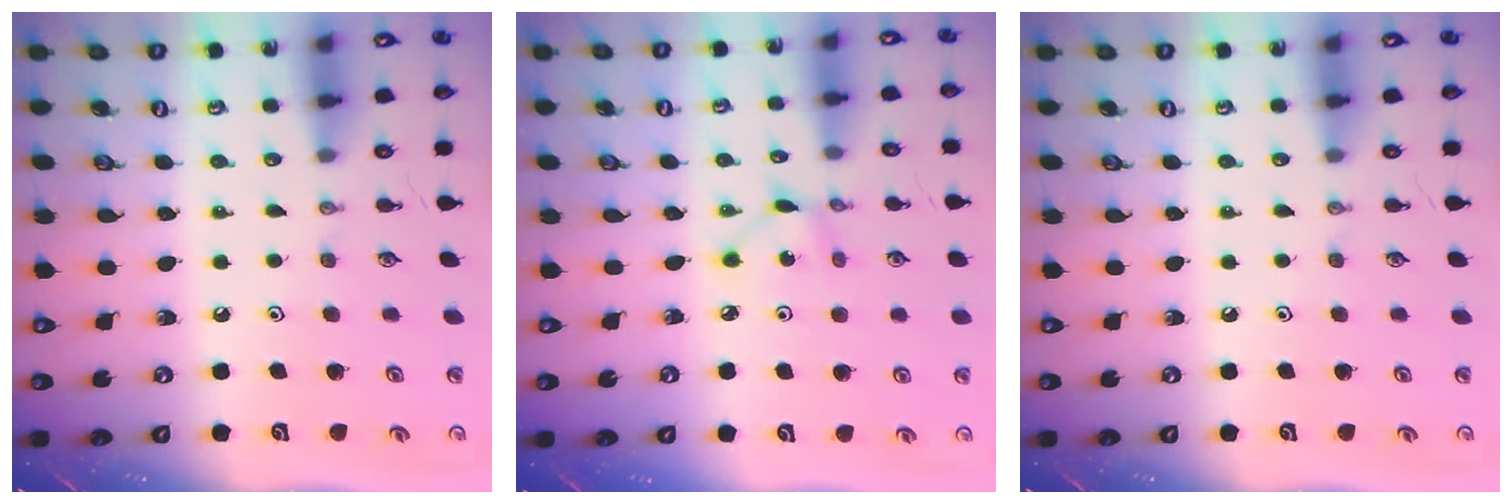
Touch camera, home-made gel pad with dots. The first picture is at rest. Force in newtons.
{"total": 1.7, "press": 1.7, "slide": 0.1}
{"total": 0.0}